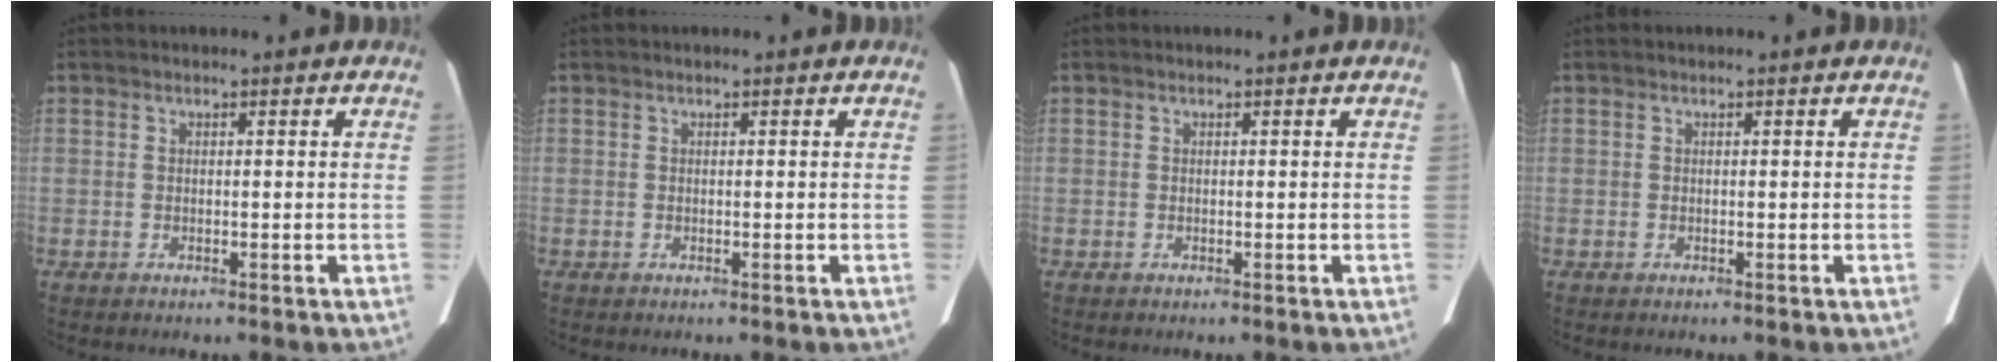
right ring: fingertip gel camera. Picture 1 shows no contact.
{"total": 0.0}
{"total": 0.0}
{"total": 0.0}